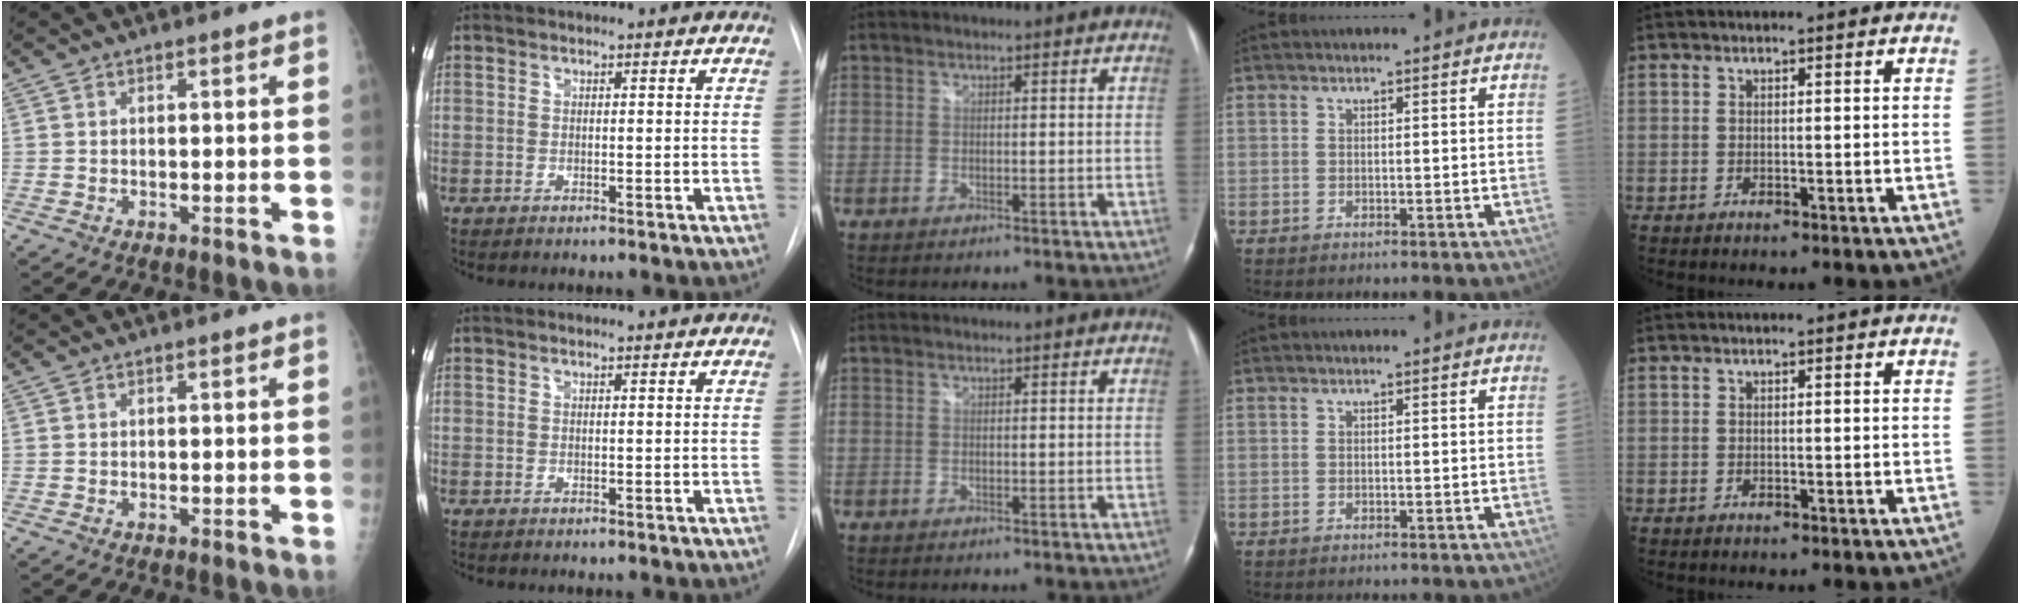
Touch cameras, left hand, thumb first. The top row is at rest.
{}